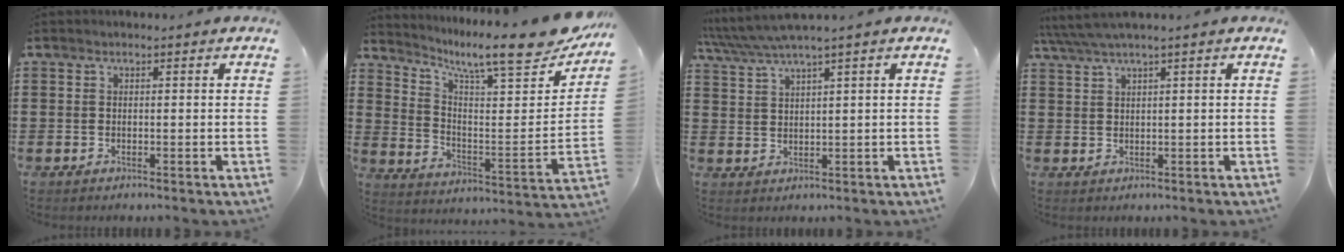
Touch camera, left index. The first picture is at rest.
{"total": 10.4, "force": [8.6, 0.6, 5.8], "torque": [-0.116, -0.073, 0.134]}
{"total": 3.1, "force": [2.4, -0.2, 2.0], "torque": [-0.056, -0.010, 0.036]}
{"total": 2.0, "force": [1.2, -0.2, 1.6], "torque": [-0.033, 0.000, 0.021]}